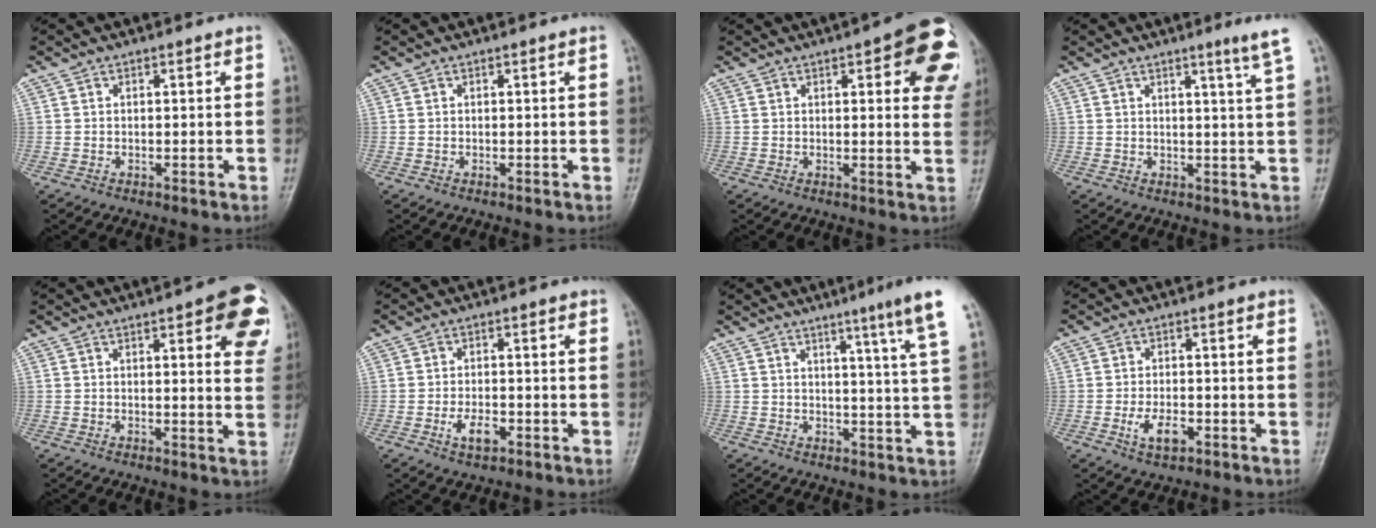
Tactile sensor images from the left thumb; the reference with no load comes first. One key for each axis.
{"total": 0.0}
{"total": 15.3, "fx": 6.0, "fy": 5.3, "fz": 13.0, "tx": -0.118, "ty": -0.015, "tz": 0.059}
{"total": 4.5, "fx": 2.8, "fy": -0.9, "fz": 3.4, "tx": -0.050, "ty": -0.023, "tz": 0.040}
{"total": 11.8, "fx": 5.0, "fy": 3.8, "fz": 10.0, "tx": -0.079, "ty": -0.013, "tz": 0.051}
{"total": 4.3, "fx": -1.8, "fy": 2.3, "fz": 3.2, "tx": -0.054, "ty": 0.006, "tz": -0.031}
{"total": 9.5, "fx": 6.0, "fy": -0.9, "fz": 7.3, "tx": -0.097, "ty": -0.027, "tz": 0.070}
{"total": 4.9, "fx": -1.9, "fy": 2.6, "fz": 3.7, "tx": -0.065, "ty": 0.006, "tz": -0.032}